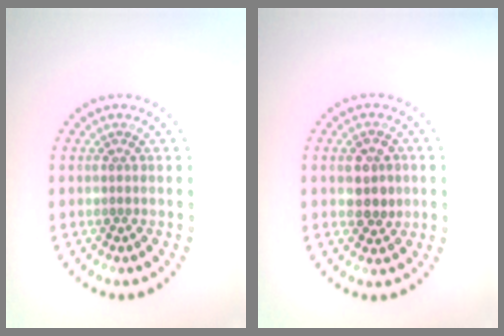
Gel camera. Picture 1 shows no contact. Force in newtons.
{"total": 2.7, "press": 2.7, "slide": 0.4}